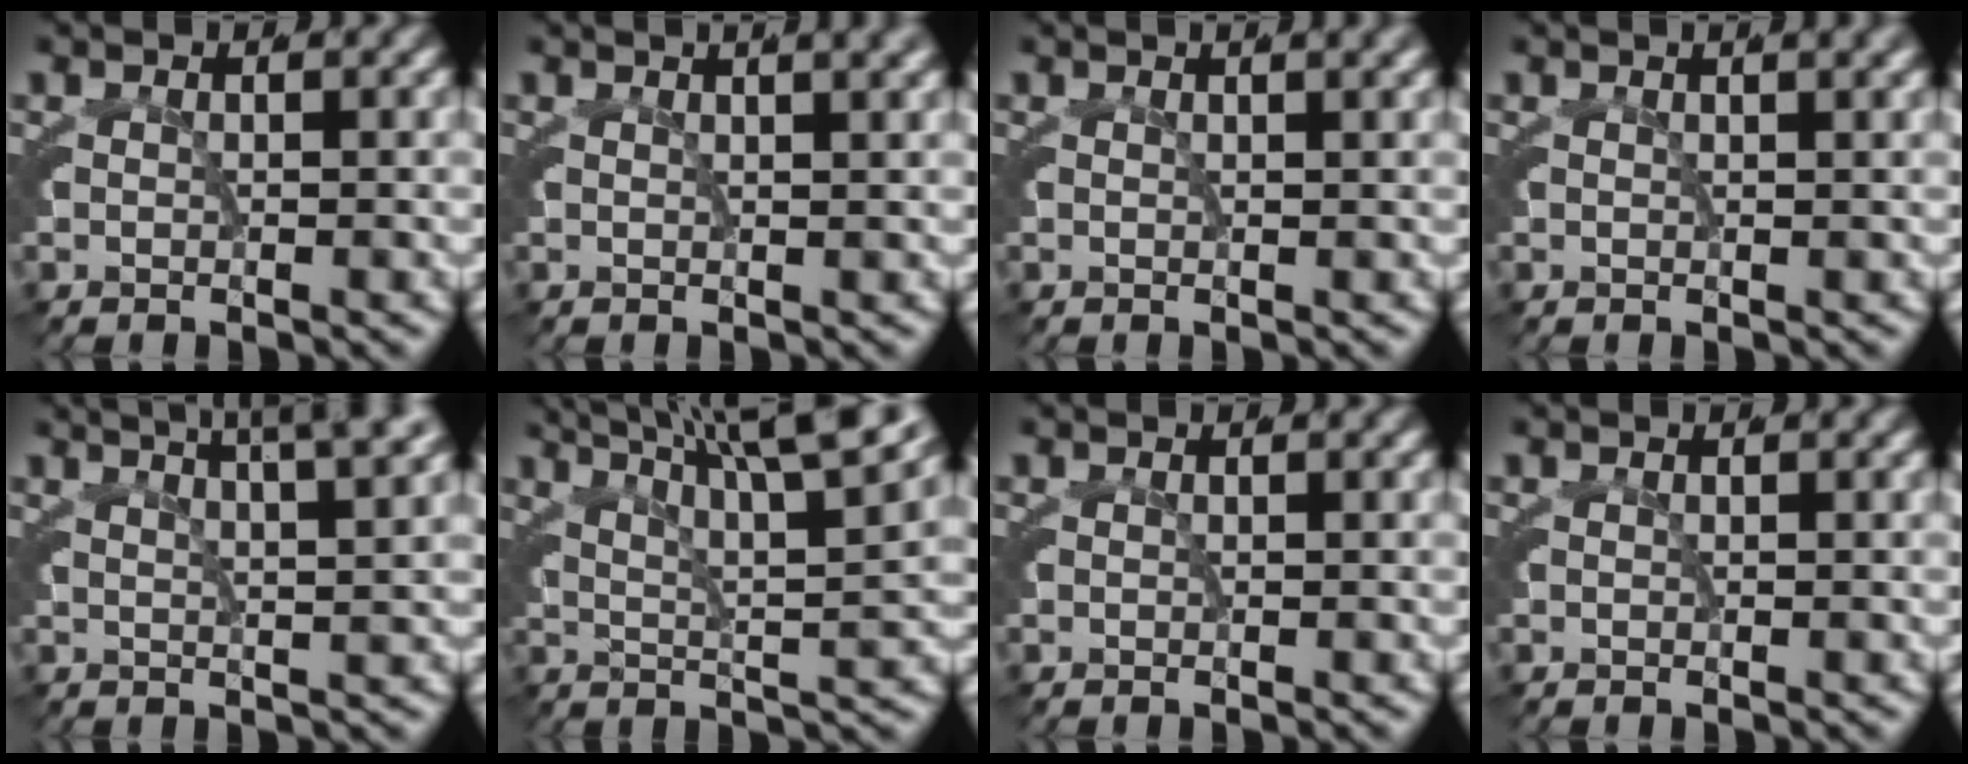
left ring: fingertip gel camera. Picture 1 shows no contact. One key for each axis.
{"total": 2.9, "fx": 2.0, "fy": 0.7, "fz": 2.0, "tx": -0.018, "ty": 0.010, "tz": 0.026}
{"total": 1.7, "fx": 1.2, "fy": 0.3, "fz": 1.2, "tx": -0.008, "ty": 0.008, "tz": 0.015}
{"total": 1.8, "fx": 1.2, "fy": 0.4, "fz": 1.2, "tx": -0.008, "ty": 0.009, "tz": 0.015}
{"total": 7.7, "fx": 4.8, "fy": 3.2, "fz": 5.1, "tx": -0.055, "ty": 0.021, "tz": 0.061}
{"total": 9.3, "fx": 5.5, "fy": 3.6, "fz": 6.6, "tx": -0.084, "ty": 0.017, "tz": 0.071}
{"total": 0.0}
{"total": 0.0}